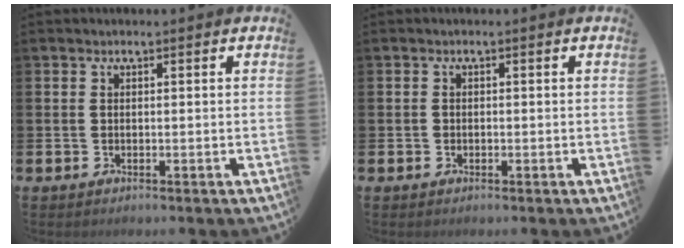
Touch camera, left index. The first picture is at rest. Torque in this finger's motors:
{"motor_torque": [0.04, 0.02, -0.01, -0.01]}